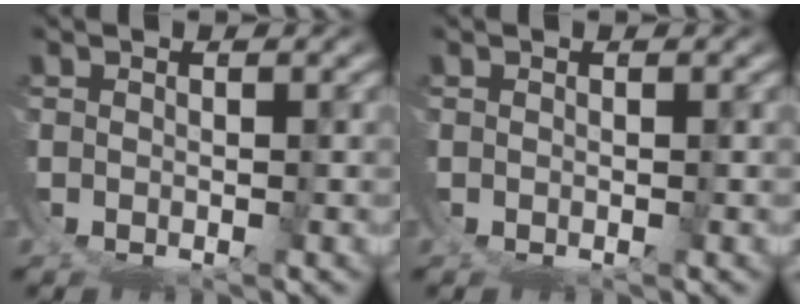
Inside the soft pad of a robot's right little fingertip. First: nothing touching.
{"total": 0.0}